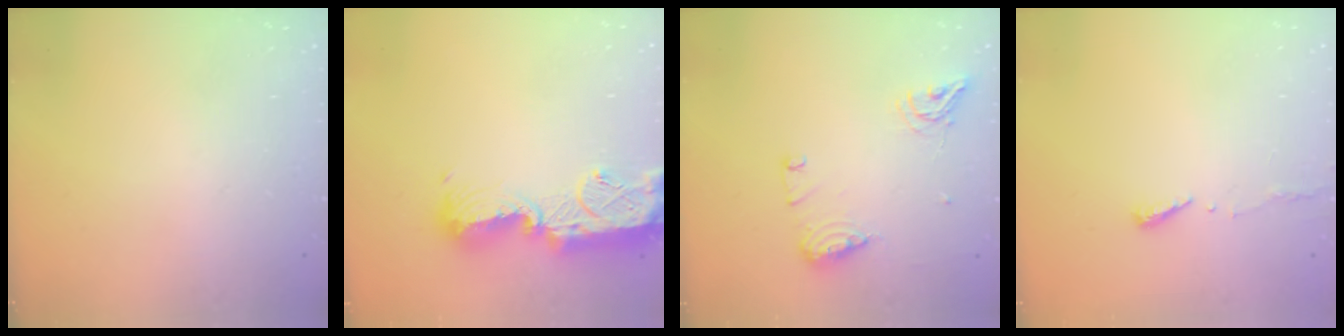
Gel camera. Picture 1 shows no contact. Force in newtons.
{"total": 15.4, "press": 15.3, "slide": 1.4}
{"total": 11.5, "press": 11.4, "slide": 1.1}
{"total": 5.0, "press": 4.9, "slide": 0.4}